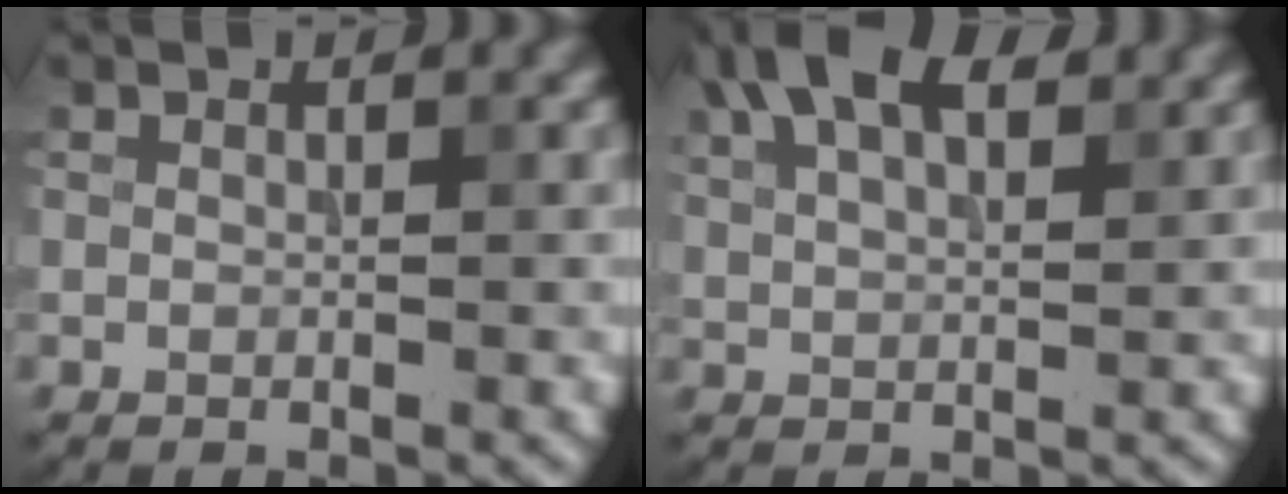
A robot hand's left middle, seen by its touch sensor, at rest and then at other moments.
{"total": 8.3, "force": [5.0, 3.6, 5.6], "torque": [-0.112, 0.033, 0.073]}